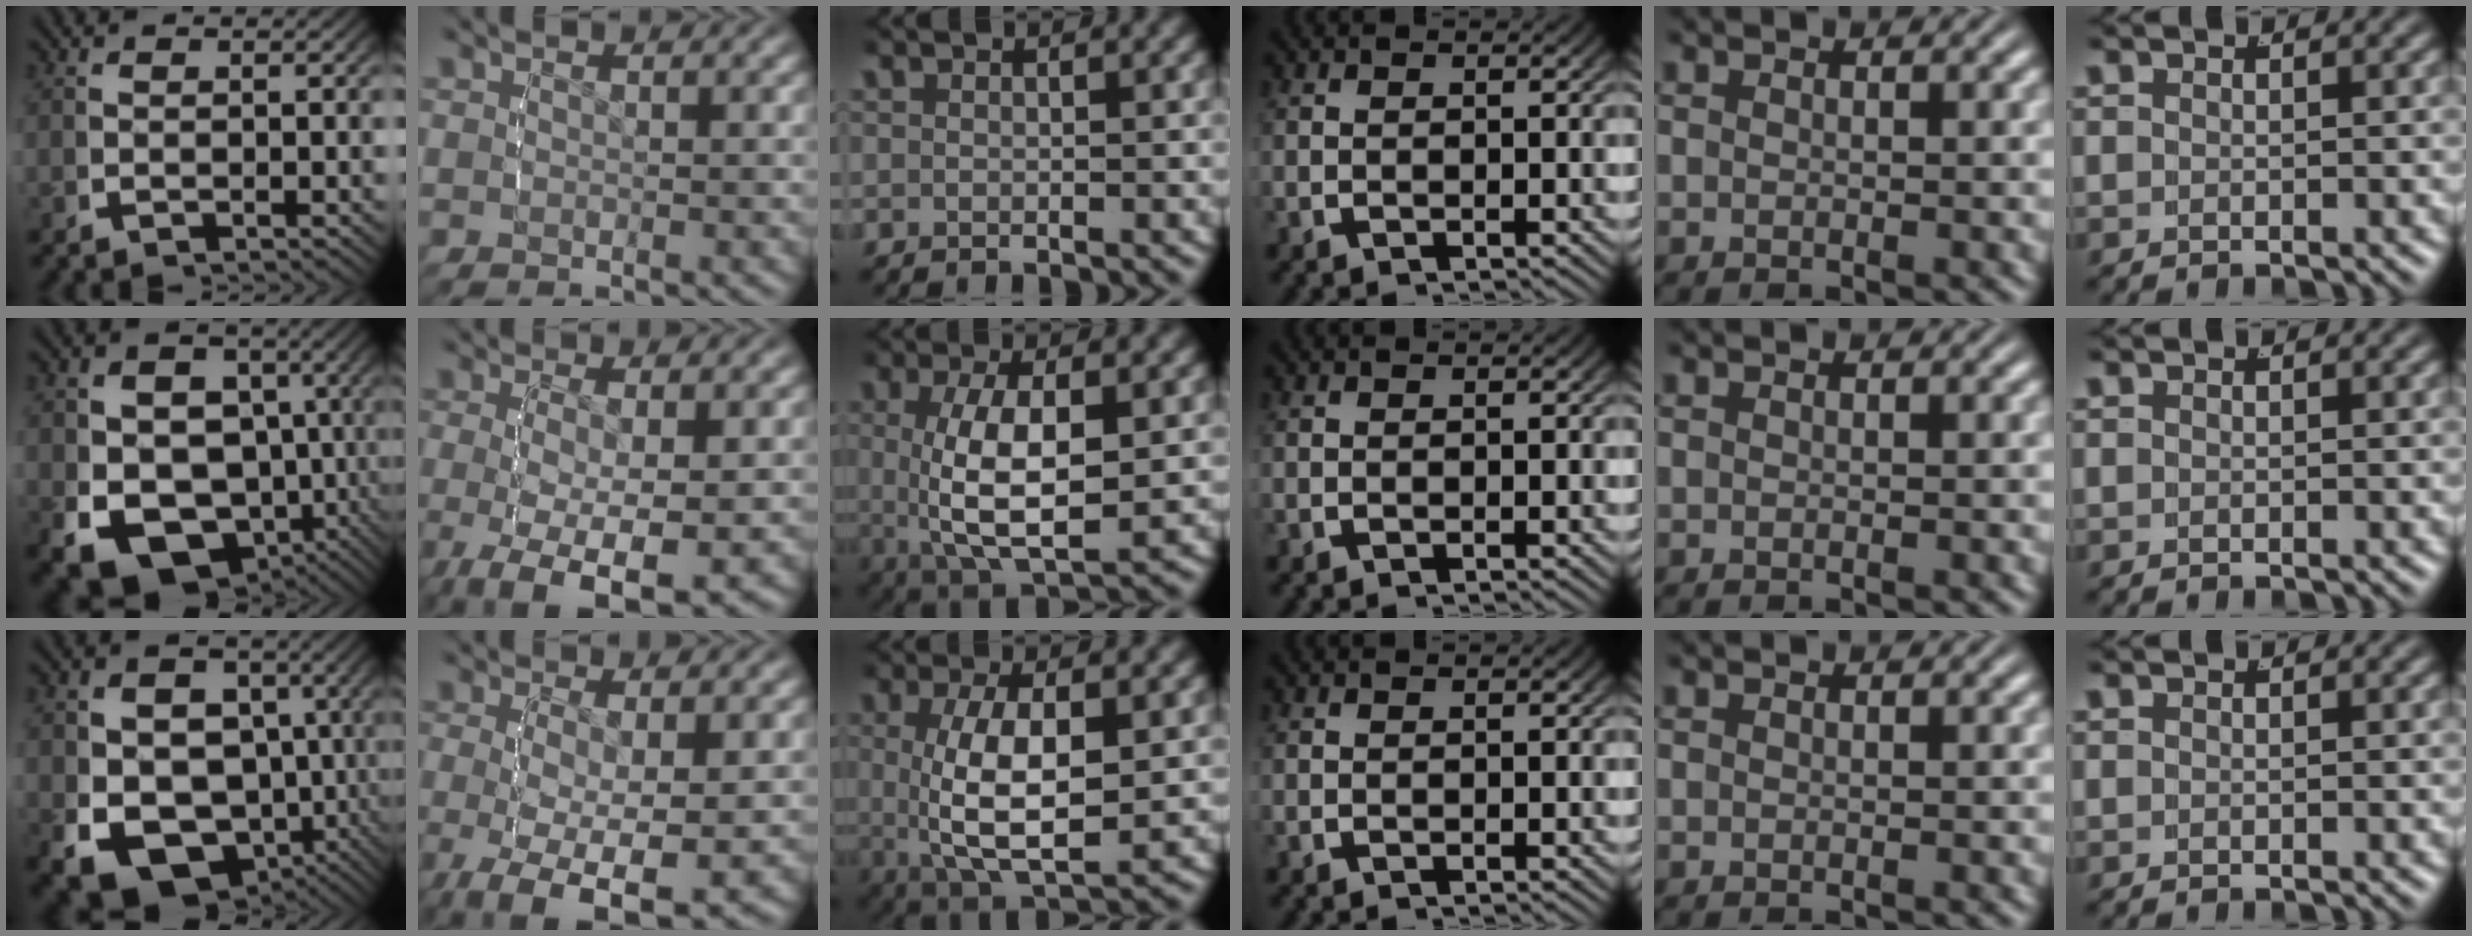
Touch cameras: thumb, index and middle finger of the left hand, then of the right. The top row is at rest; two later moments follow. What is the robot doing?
{"motion": "lift_and_place", "object": "cloth"}